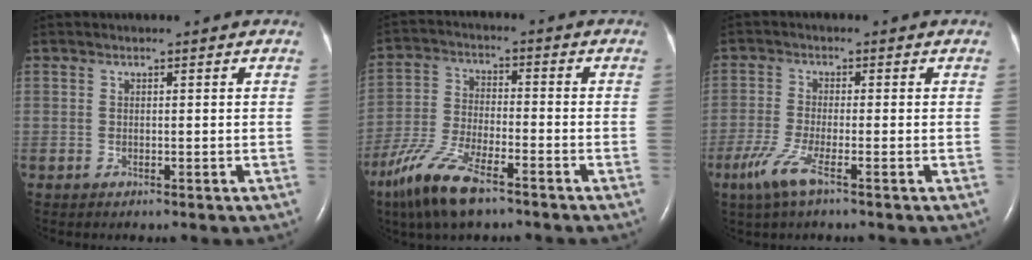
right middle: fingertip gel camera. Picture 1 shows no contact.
{"total": 11.0, "force": [-7.5, 2.7, 7.6], "torque": [-0.165, -0.022, -0.143]}
{"total": 5.1, "force": [-2.9, 0.4, 4.1], "torque": [-0.098, -0.014, -0.062]}